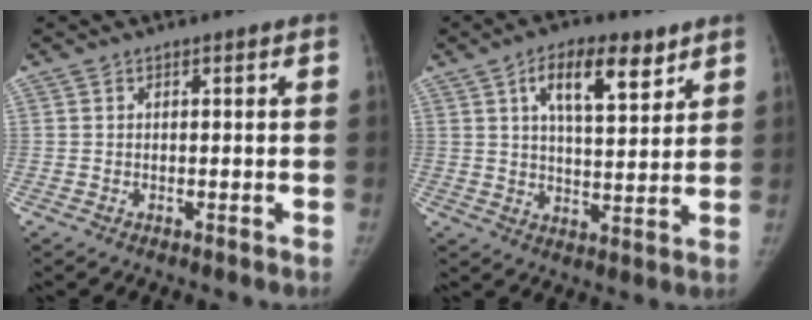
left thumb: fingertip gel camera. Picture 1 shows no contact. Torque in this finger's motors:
{"motor_torque": [-0.02, 0.09, 0.70, -0.42, 0.06]}